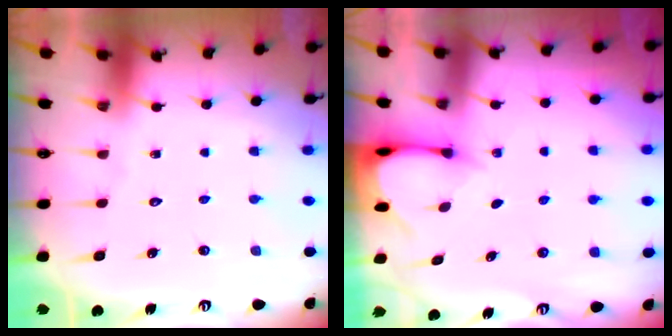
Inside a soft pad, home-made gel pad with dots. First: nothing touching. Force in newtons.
{"total": 3.0, "press": 3.0, "slide": 0.2}